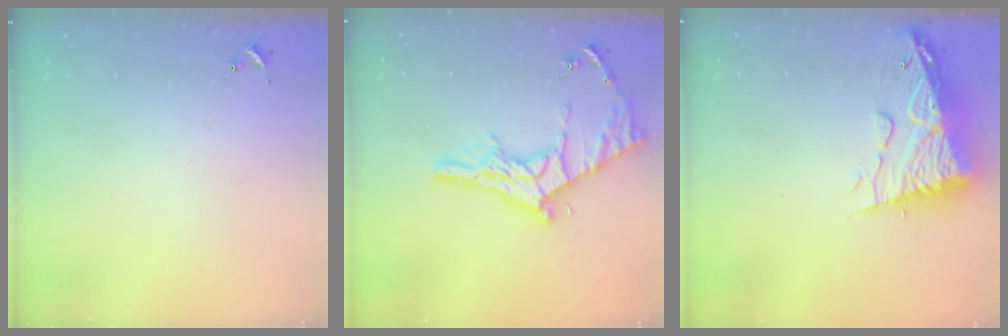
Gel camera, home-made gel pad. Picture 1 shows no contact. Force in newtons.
{"total": 20.6, "press": 20.6, "slide": 1.6}
{"total": 13.2, "press": 13.1, "slide": 1.2}